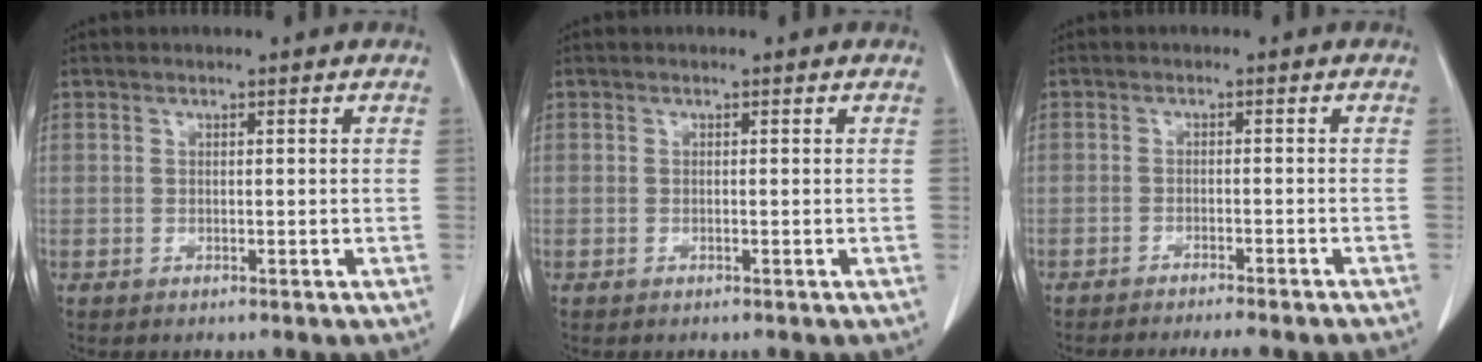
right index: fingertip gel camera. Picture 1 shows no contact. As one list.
[{"total": 0.0}, {"total": 10.4, "force": [-9.5, 0.9, 4.2], "torque": [-0.045, -0.013, -0.116]}]